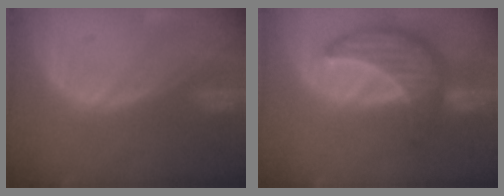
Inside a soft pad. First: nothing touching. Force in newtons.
{"total": 10.0, "press": 10.0, "slide": 0.8}